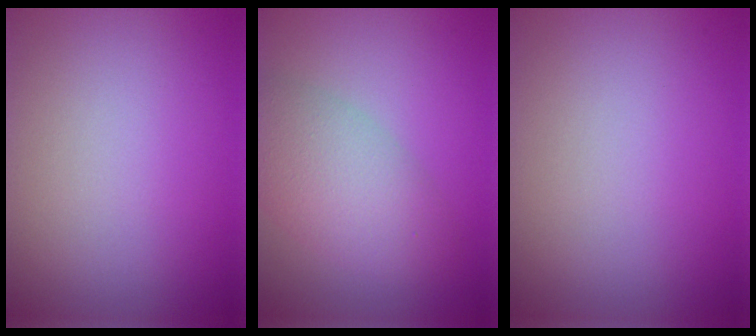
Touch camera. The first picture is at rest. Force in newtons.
{"total": 5.3, "press": 5.3, "slide": 0.1}
{"total": 0.0}